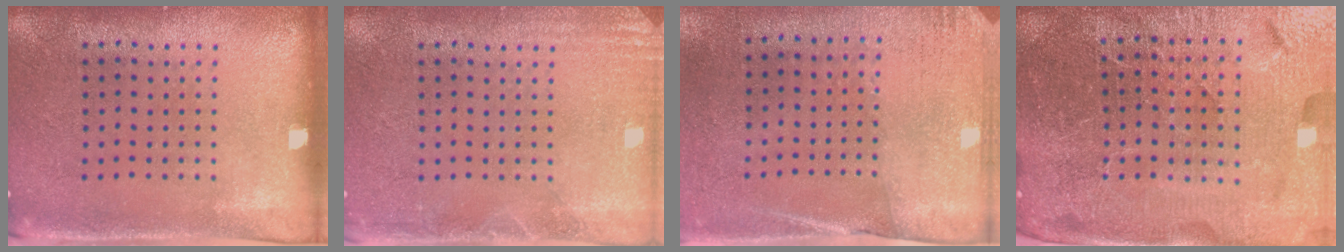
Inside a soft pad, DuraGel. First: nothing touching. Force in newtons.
{"total": 2.2, "press": 2.1, "slide": 0.3}
{"total": 2.6, "press": 2.3, "slide": 1.4}
{"total": 6.0, "press": 5.3, "slide": 2.7}